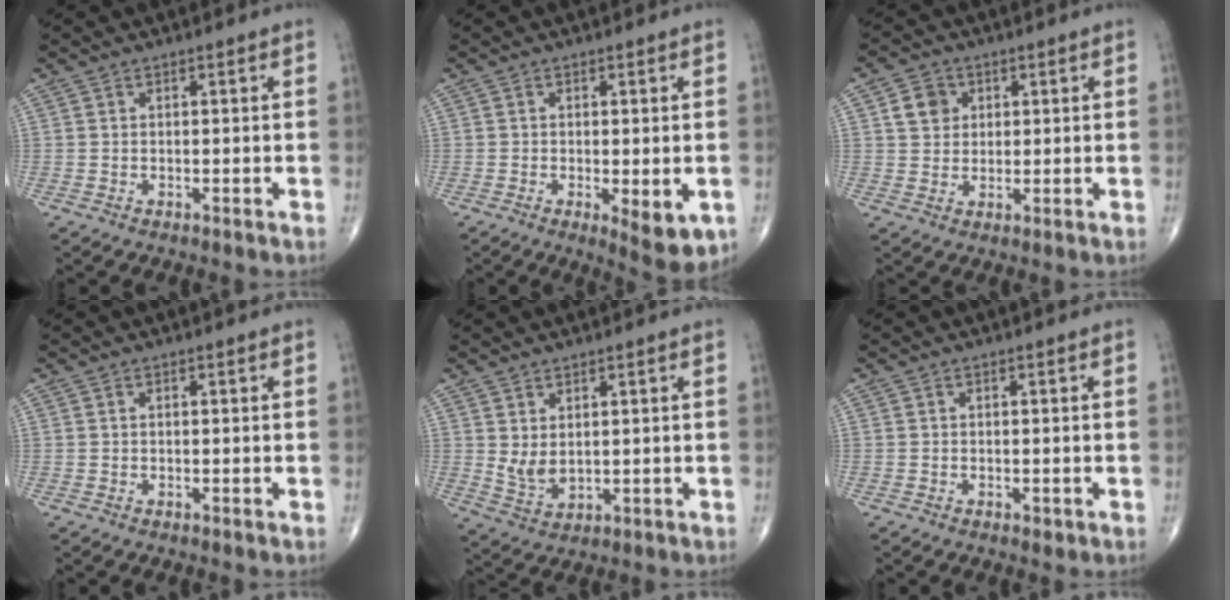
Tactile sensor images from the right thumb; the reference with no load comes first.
{"total": 7.1, "force": [-1.9, 2.5, 6.4], "torque": [-0.083, -0.018, -0.023]}
{"total": 5.3, "force": [1.7, 4.6, 2.1], "torque": [-0.015, -0.003, 0.028]}
{"total": 0.0}
{"total": 4.5, "force": [1.2, 2.7, 3.5], "torque": [-0.060, -0.016, 0.035]}
{"total": 1.0, "force": [-0.5, 0.6, 0.7], "torque": [-0.009, -0.002, -0.005]}